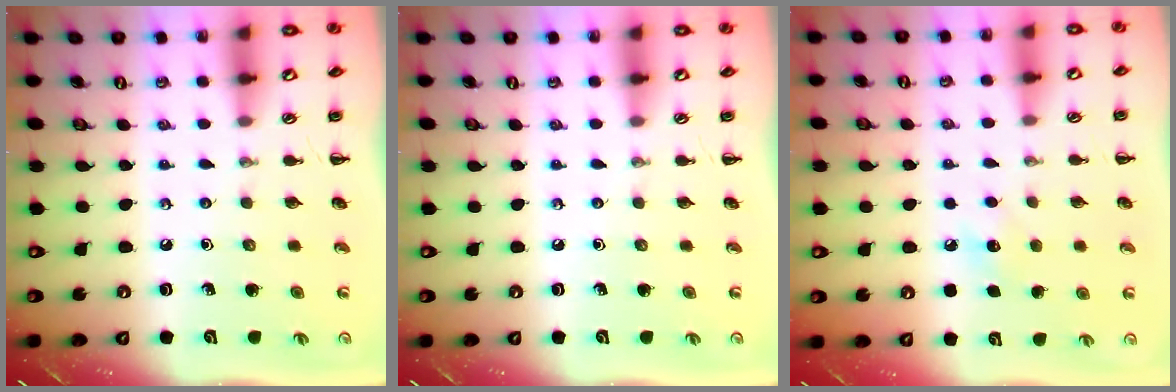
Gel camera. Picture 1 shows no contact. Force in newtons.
{"total": 0.0}
{"total": 7.8, "press": 7.5, "slide": 2.1}